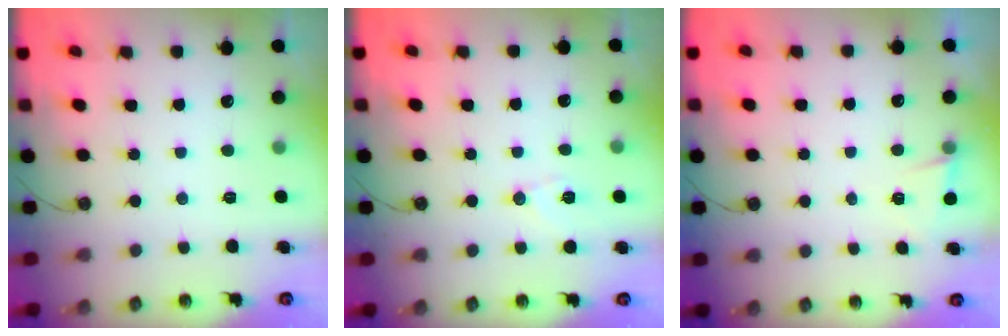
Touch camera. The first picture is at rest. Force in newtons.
{"total": 6.5, "press": 6.4, "slide": 1.2}
{"total": 3.2, "press": 2.8, "slide": 1.5}